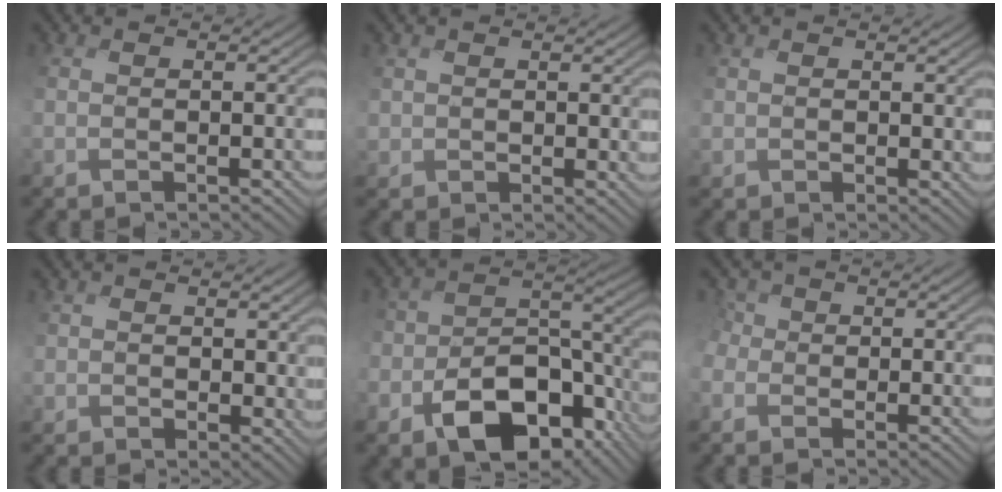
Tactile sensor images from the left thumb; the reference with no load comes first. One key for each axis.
{"total": 1.2, "fx": 0.9, "fy": 0.6, "fz": -0.5, "tx": 0.000, "ty": 0.001, "tz": 0.009}
{"total": 1.0, "fx": 0.8, "fy": 0.3, "fz": -0.5, "tx": 0.001, "ty": 0.000, "tz": 0.012}
{"total": 1.8, "fx": 1.3, "fy": 1.2, "fz": 0.4, "tx": -0.026, "ty": -0.004, "tz": 0.020}
{"total": 11.7, "fx": -6.2, "fy": 6.9, "fz": 7.0, "tx": -0.123, "ty": -0.024, "tz": -0.103}
{"total": 4.1, "fx": -0.6, "fy": 3.8, "fz": 1.3, "tx": -0.057, "ty": 0.011, "tz": -0.036}